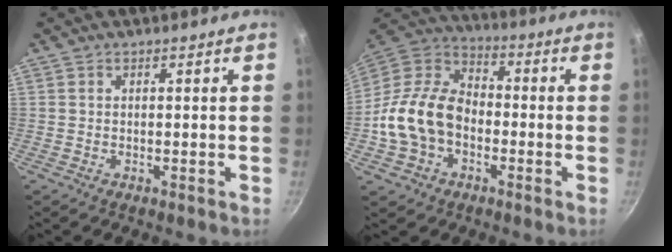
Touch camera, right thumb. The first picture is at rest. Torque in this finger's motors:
{"motor_torque": [0.02, 0.84, 0.95, -1.06, 0.39]}